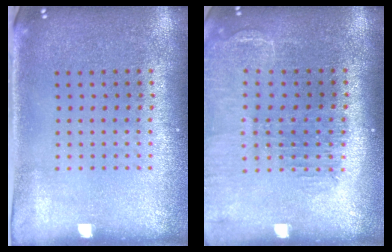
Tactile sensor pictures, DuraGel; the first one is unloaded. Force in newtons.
{"total": 1.4, "press": 1.4, "slide": 0.1}